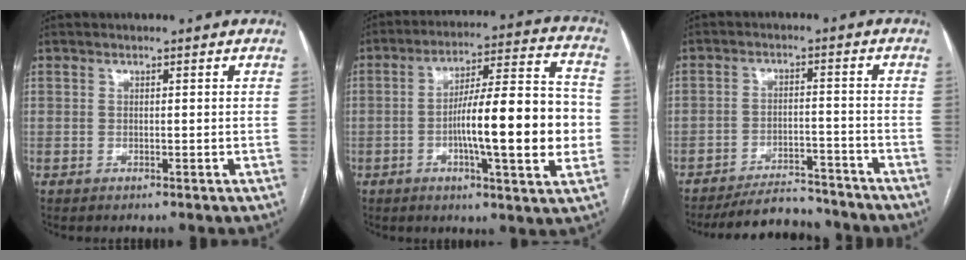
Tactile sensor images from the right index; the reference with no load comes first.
{"total": 17.5, "force": [-2.6, 2.2, 17.2], "torque": [-0.263, 0.014, -0.040]}
{"total": 9.7, "force": [-9.2, 2.3, 1.8], "torque": [-0.019, 0.003, -0.139]}